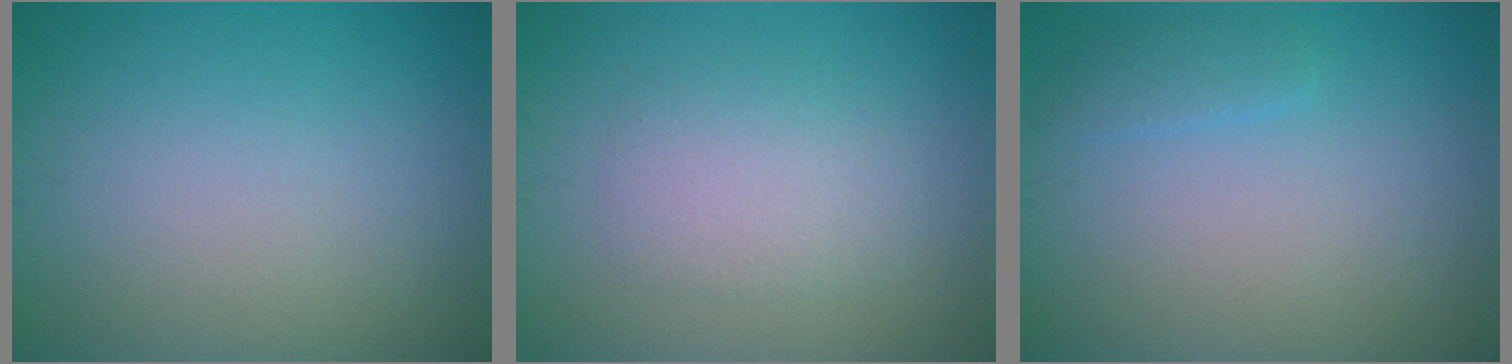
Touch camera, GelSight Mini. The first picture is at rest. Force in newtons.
{"total": 2.8, "press": 2.8, "slide": 0.2}
{"total": 1.2, "press": 1.2, "slide": 0.2}